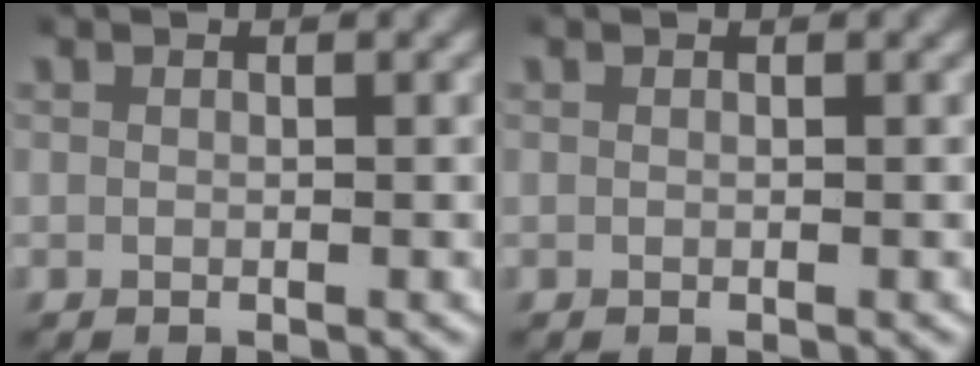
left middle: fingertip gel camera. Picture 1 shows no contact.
{"total": 0.0}